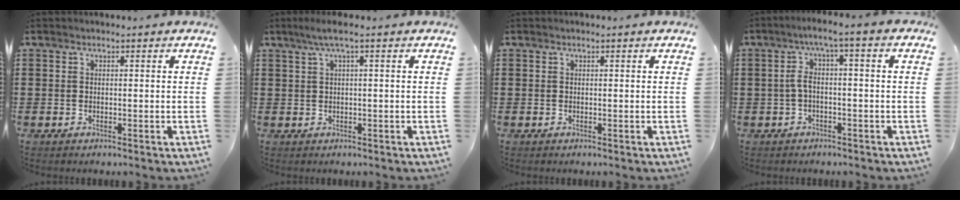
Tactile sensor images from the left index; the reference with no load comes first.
{"total": 2.2, "force": [0.5, -0.1, 2.1], "torque": [-0.039, -0.001, 0.006]}
{"total": 0.0}
{"total": 3.9, "force": [-1.3, 0.2, 3.7], "torque": [-0.081, -0.002, -0.031]}